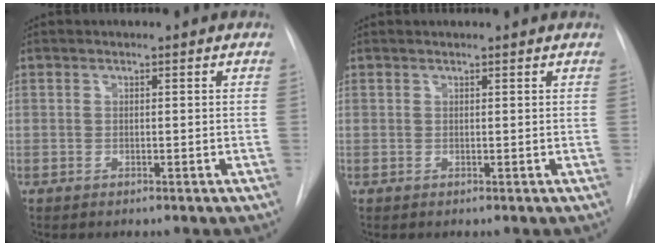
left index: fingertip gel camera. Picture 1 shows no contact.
{"total": 1.9, "force": [1.8, -0.1, 0.3], "torque": [-0.011, 0.017, 0.023]}